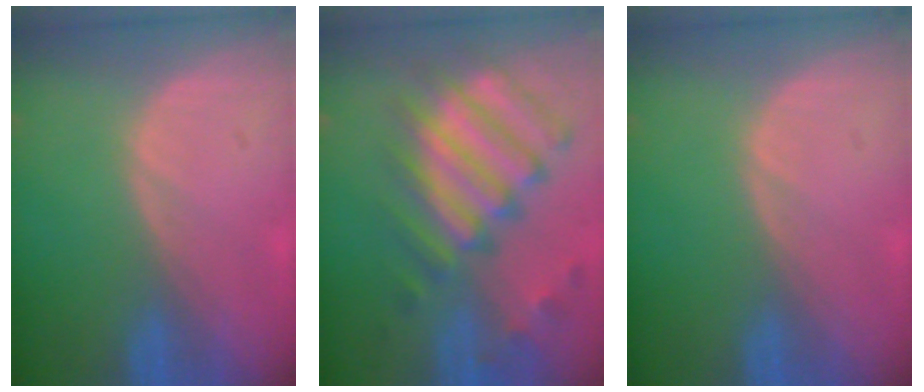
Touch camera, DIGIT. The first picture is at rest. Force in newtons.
{"total": 12.1, "press": 10.4, "slide": 6.1}
{"total": 0.0}